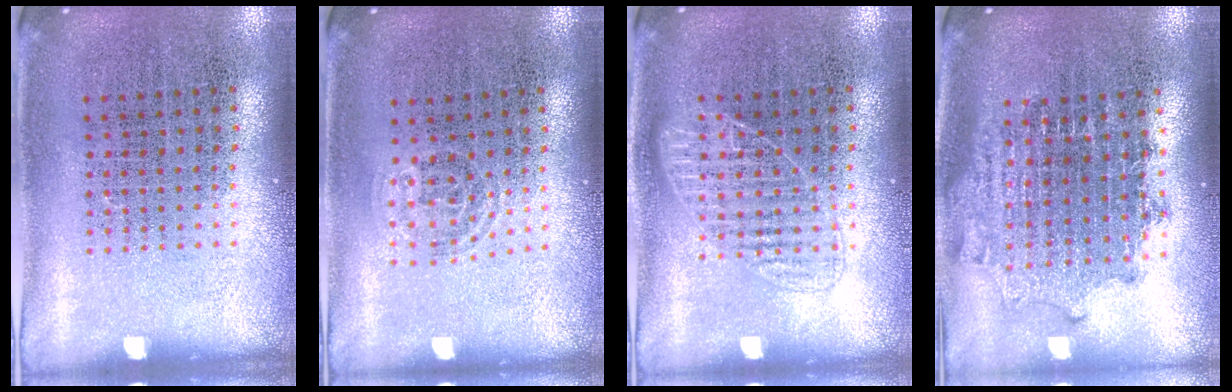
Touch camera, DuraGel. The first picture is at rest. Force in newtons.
{"total": 0.9, "press": 0.7, "slide": 0.6}
{"total": 1.8, "press": 1.8, "slide": 0.3}
{"total": 1.8, "press": 1.4, "slide": 1.0}